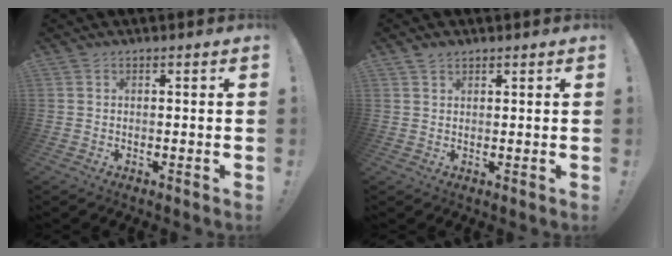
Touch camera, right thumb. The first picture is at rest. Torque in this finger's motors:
{"motor_torque": [-0.05, -0.02, 0.30, 0.15, 0.00]}